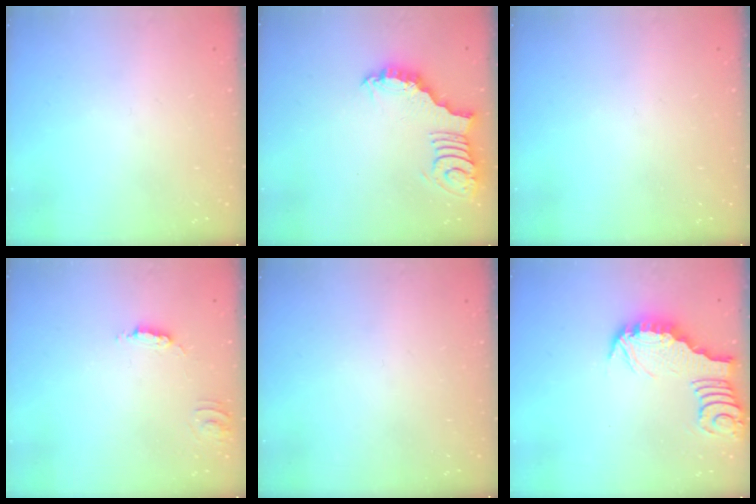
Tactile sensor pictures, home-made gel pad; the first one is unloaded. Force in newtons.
{"total": 2.9, "press": 2.9, "slide": 0.4}
{"total": 0.0}
{"total": 2.5, "press": 2.5, "slide": 0.1}
{"total": 0.0}
{"total": 3.0, "press": 3.0, "slide": 0.3}